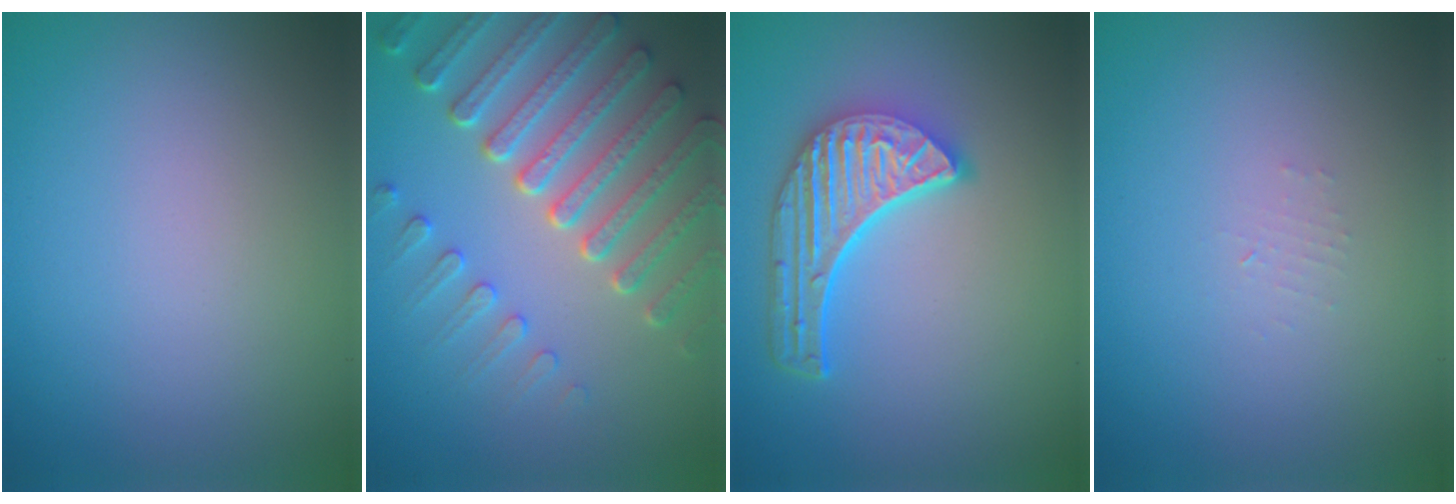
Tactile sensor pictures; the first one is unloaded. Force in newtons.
{"total": 7.3, "press": 5.6, "slide": 4.7}
{"total": 5.7, "press": 4.3, "slide": 3.7}
{"total": 0.7, "press": 0.7, "slide": 0.1}